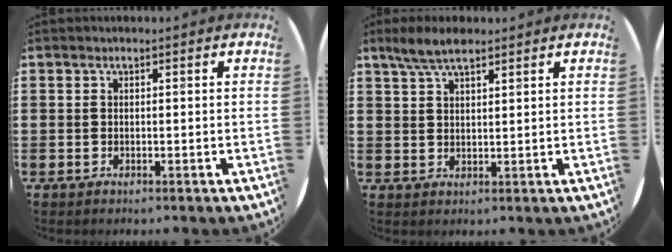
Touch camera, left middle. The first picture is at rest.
{"total": 4.5, "force": [3.6, 1.2, 2.5], "torque": [-0.055, 0.001, 0.065]}